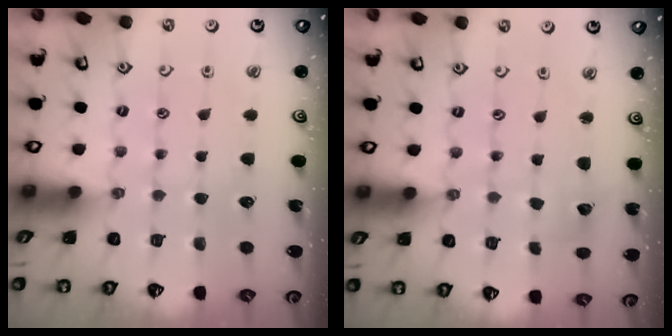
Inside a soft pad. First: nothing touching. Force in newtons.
{"total": 4.5, "press": 4.5, "slide": 0.4}